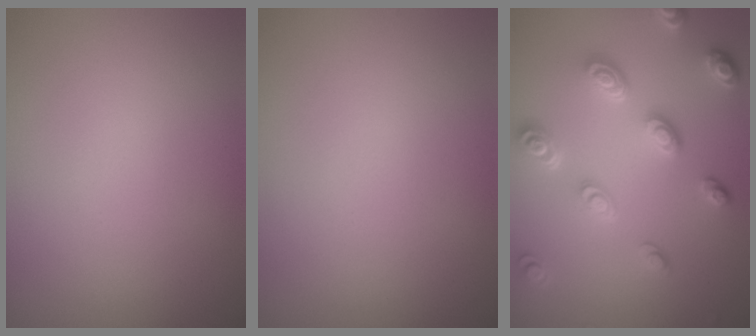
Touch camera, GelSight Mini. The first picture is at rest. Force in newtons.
{"total": 0.0}
{"total": 4.6, "press": 3.5, "slide": 3.0}